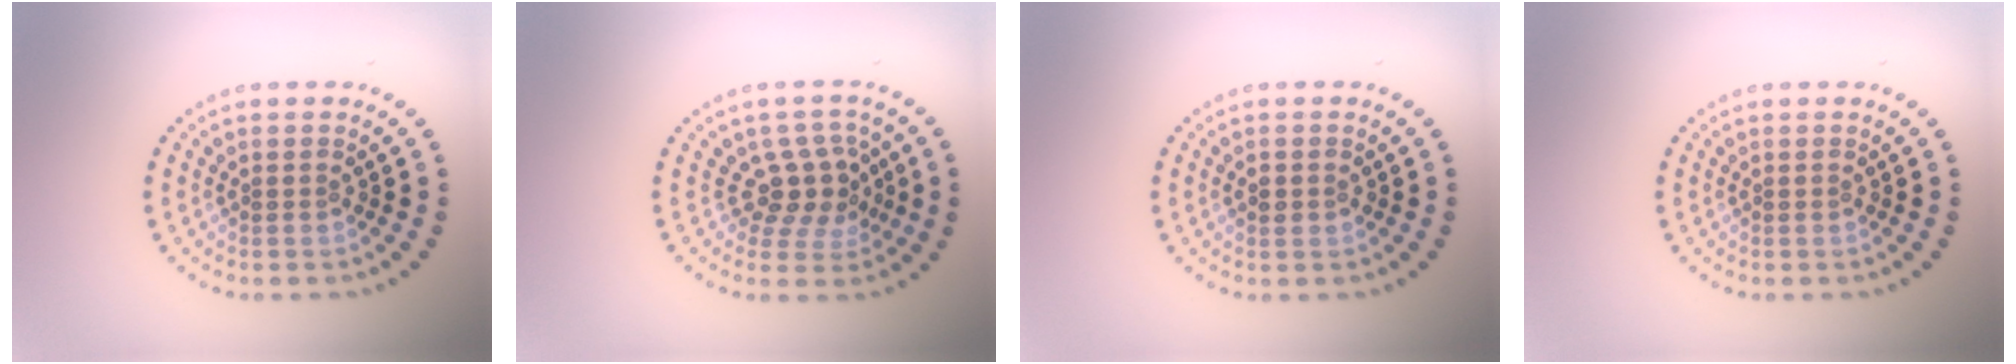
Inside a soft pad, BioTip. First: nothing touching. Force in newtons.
{"total": 3.3, "press": 2.8, "slide": 1.8}
{"total": 1.4, "press": 1.4, "slide": 0.2}
{"total": 0.0}